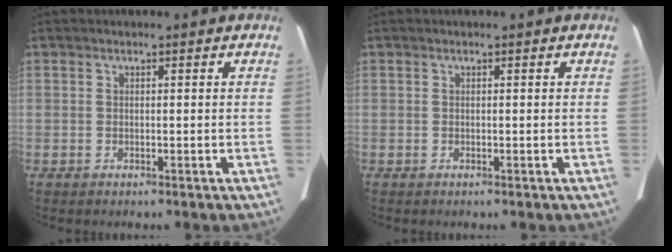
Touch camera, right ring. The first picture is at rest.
{"total": 0.0}